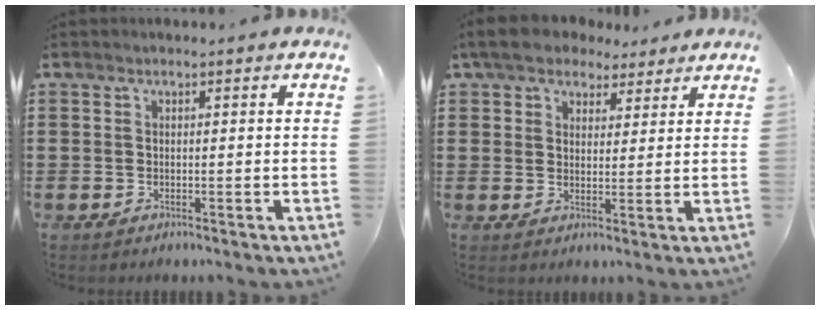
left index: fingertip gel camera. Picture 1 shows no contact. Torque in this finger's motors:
{"motor_torque": [2.14, 0.00, 0.18, 0.19]}